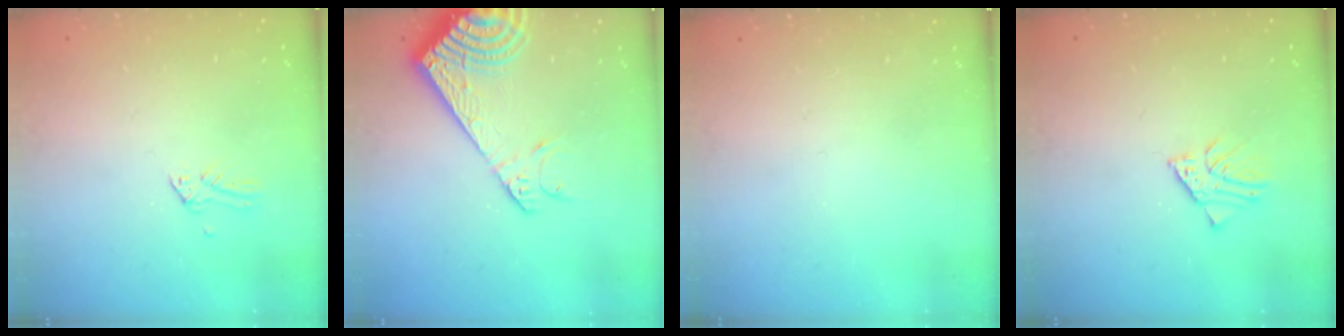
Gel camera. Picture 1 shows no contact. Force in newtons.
{"total": 16.2, "press": 15.9, "slide": 3.1}
{"total": 0.0}
{"total": 2.4, "press": 2.4, "slide": 0.1}